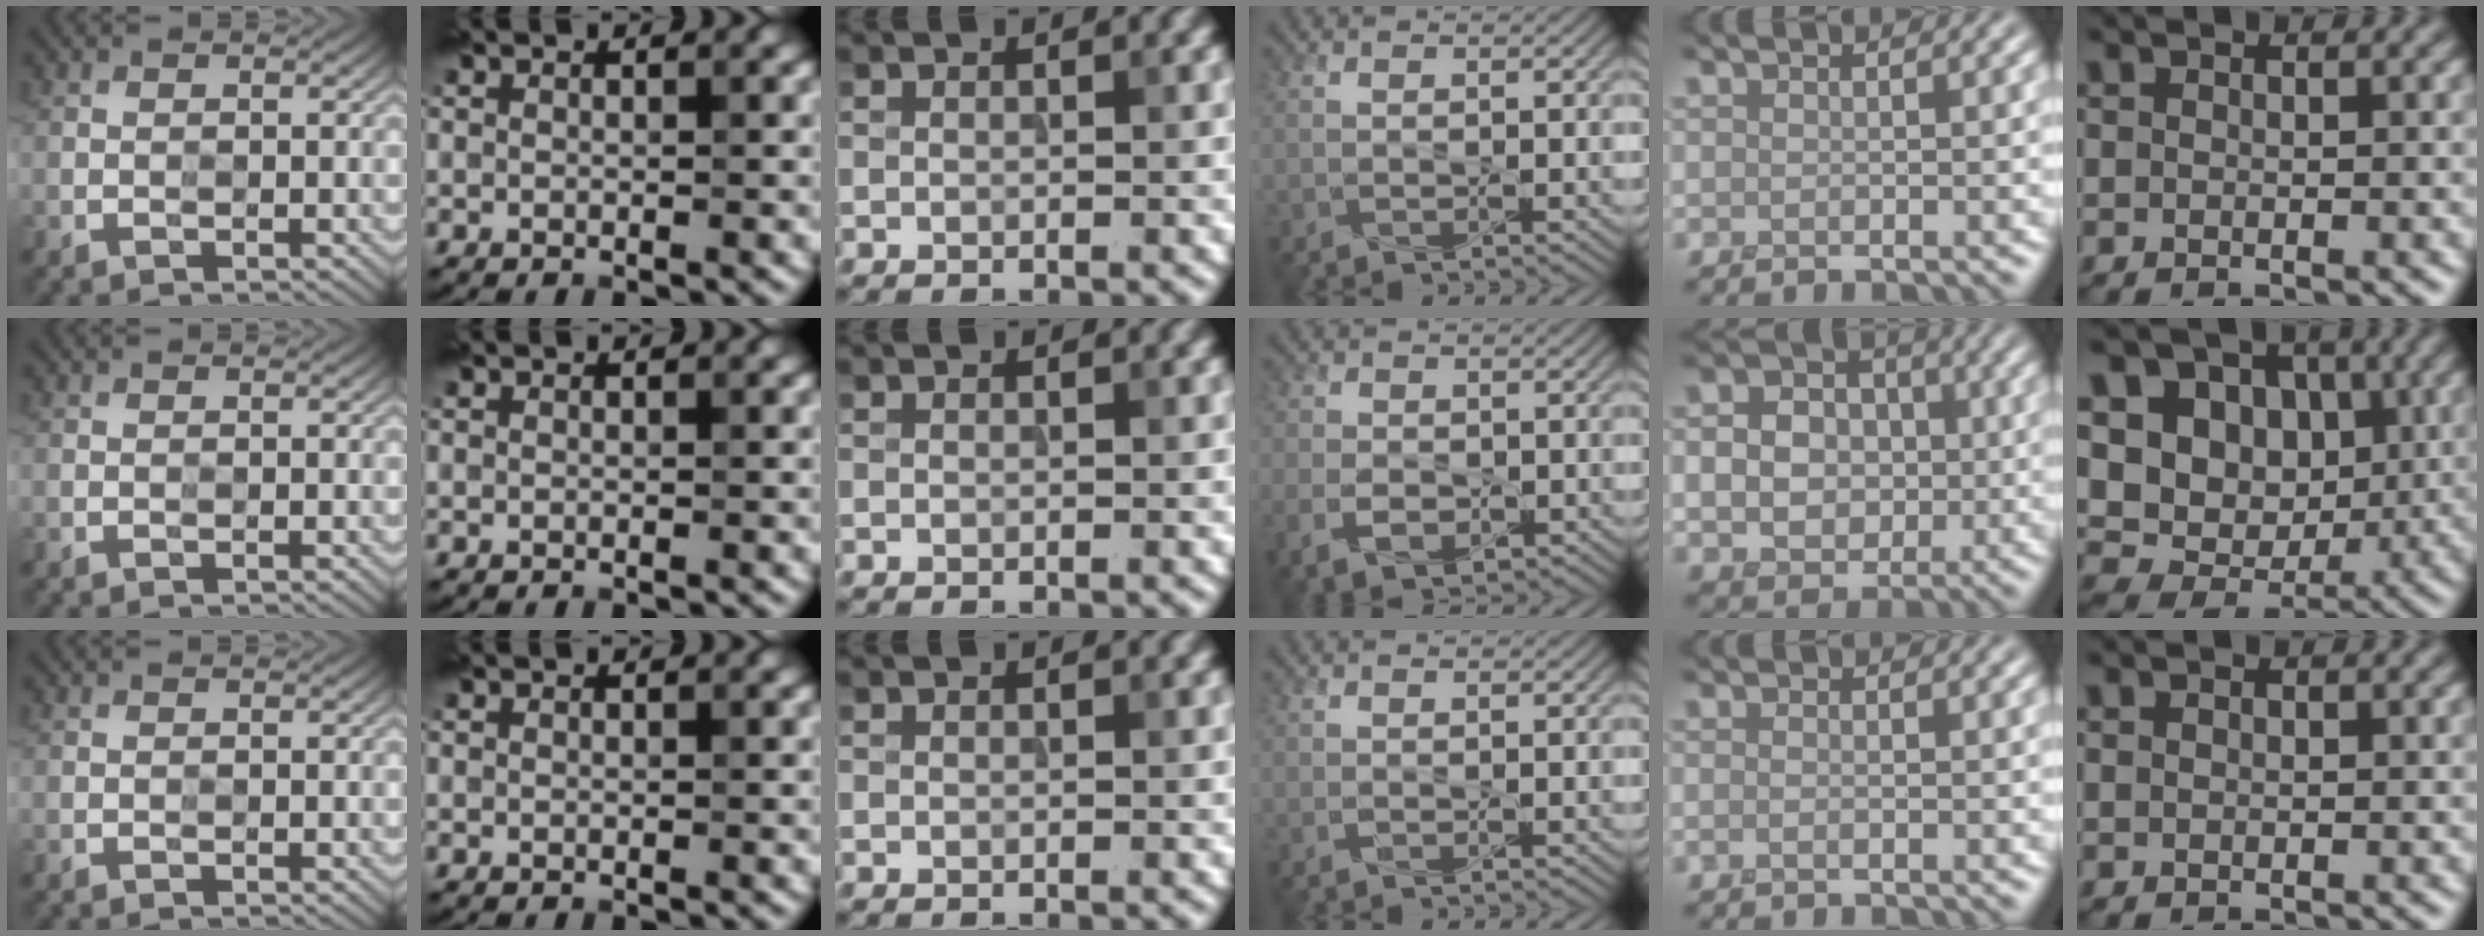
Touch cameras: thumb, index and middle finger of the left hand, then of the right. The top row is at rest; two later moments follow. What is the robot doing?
{"motion": "press", "object": "memory foam"}